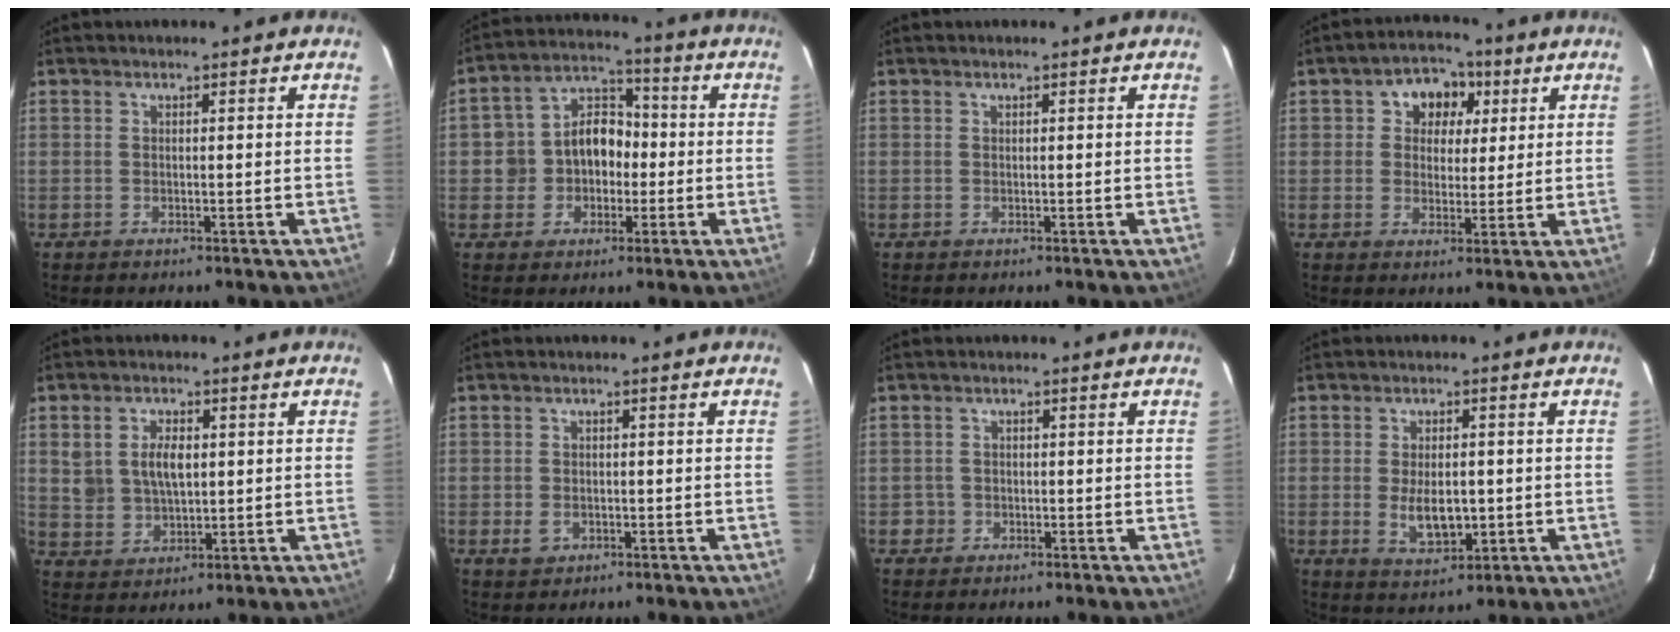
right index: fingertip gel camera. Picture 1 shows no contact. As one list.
[{"total": 9.2, "force": [-1.5, 8.1, 4.1], "torque": [-0.084, 0.041, -0.023]}, {"total": 0.0}, {"total": 7.3, "force": [2.3, 6.3, 3.1], "torque": [-0.044, 0.023, 0.033]}, {"total": 6.9, "force": [1.5, 4.5, 5.0], "torque": [-0.099, 0.008, 0.037]}, {"total": 2.7, "force": [-1.0, 2.2, 1.2], "torque": [-0.025, 0.001, -0.011]}, {"total": 2.2, "force": [-0.7, 2.1, -0.1], "torque": [0.005, 0.015, -0.006]}, {"total": 6.9, "force": [-0.9, 3.7, 5.8], "torque": [-0.109, -0.012, -0.006]}]